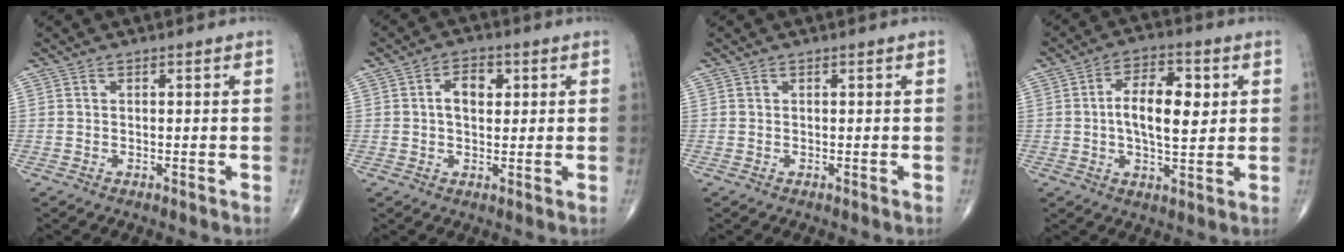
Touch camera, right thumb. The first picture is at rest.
{"total": 5.2, "force": [1.1, 3.3, 3.9], "torque": [-0.050, 0.005, 0.014]}
{"total": 0.0}
{"total": 11.6, "force": [1.5, 5.4, 10.2], "torque": [-0.156, 0.004, 0.021]}